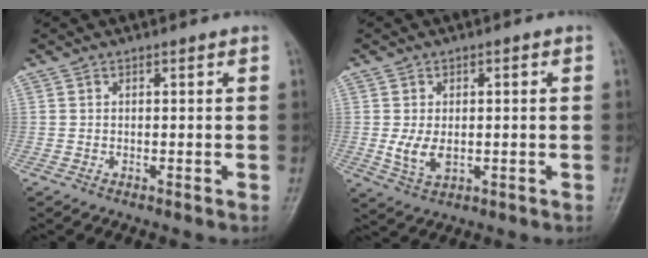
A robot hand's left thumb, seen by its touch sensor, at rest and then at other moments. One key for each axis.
{"total": 5.0, "fx": -0.6, "fy": 3.1, "fz": 3.8, "tx": -0.073, "ty": -0.004, "tz": -0.004}